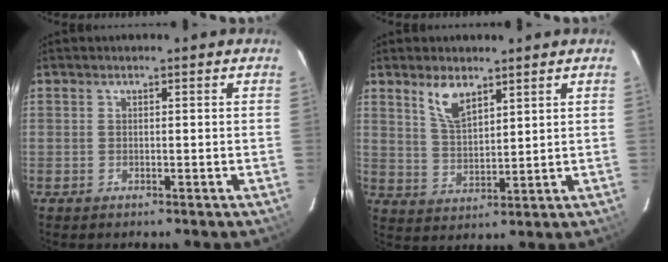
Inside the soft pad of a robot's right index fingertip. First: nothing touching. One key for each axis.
{"total": 6.3, "fx": 4.2, "fy": 2.6, "fz": 3.9, "tx": -0.073, "ty": 0.002, "tz": 0.086}